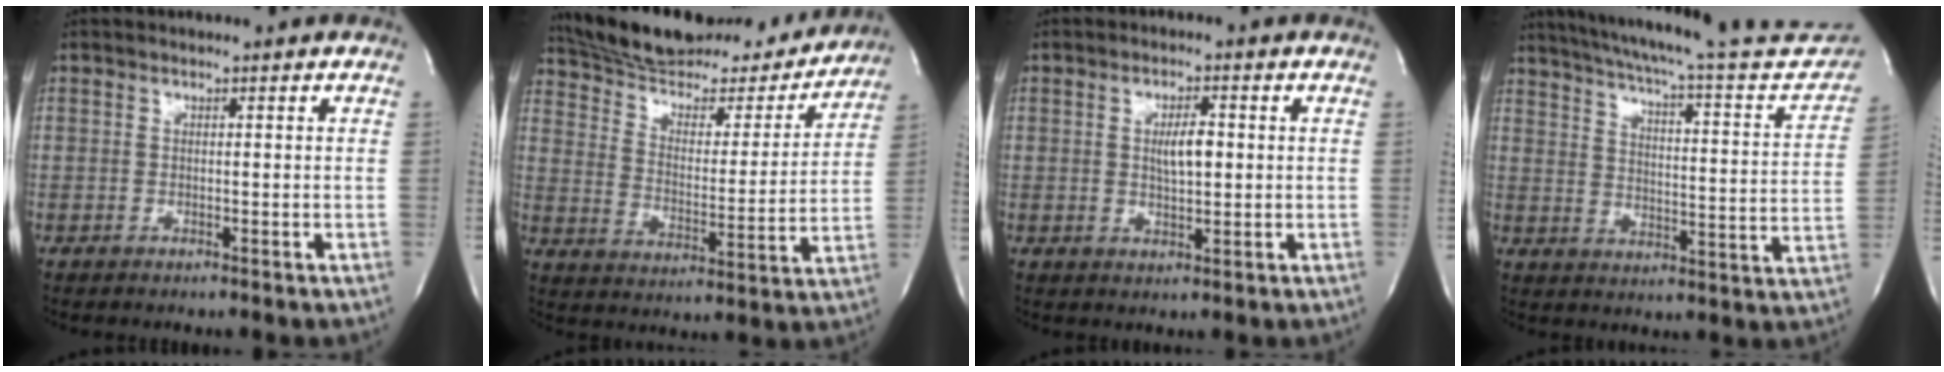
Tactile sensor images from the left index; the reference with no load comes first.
{"total": 23.4, "force": [21.6, 5.3, 7.2], "torque": [-0.118, -0.015, 0.308]}
{"total": 4.1, "force": [0.5, 1.3, 3.8], "torque": [-0.066, 0.001, 0.010]}
{"total": 27.7, "force": [24.9, 3.4, 11.7], "torque": [-0.181, -0.057, 0.309]}